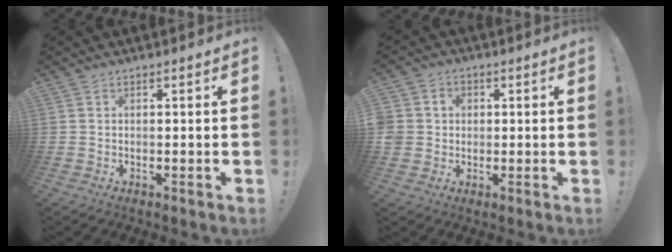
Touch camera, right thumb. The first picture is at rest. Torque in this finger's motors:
{"motor_torque": [0.91, 1.08, 0.13, 0.01, 0.01]}